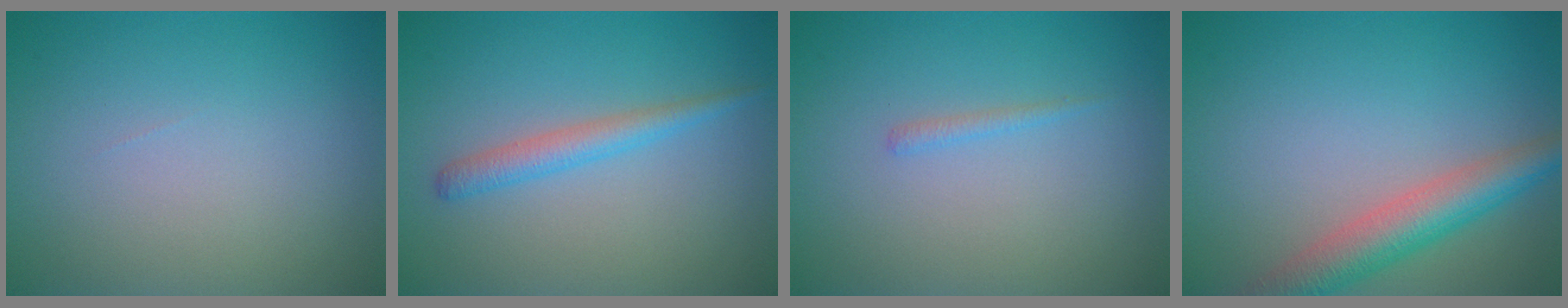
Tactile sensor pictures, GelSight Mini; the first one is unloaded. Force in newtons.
{"total": 2.2, "press": 2.2, "slide": 0.2}
{"total": 0.7, "press": 0.7, "slide": 0.1}
{"total": 5.2, "press": 5.2, "slide": 0.2}